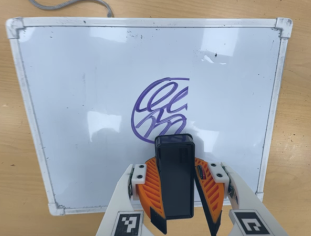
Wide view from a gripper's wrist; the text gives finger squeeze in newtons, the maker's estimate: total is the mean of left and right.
{"total": 10.8, "left": 10.9, "right": 10.6}